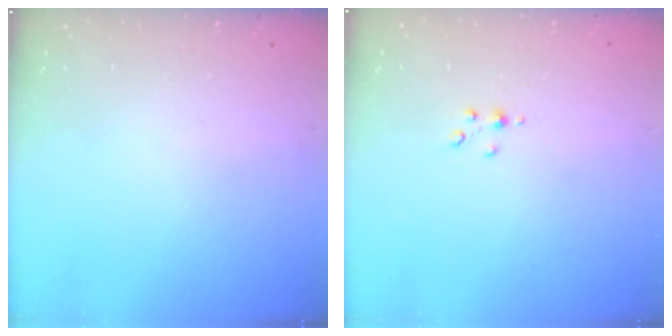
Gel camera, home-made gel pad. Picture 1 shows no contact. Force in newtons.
{"total": 3.4, "press": 3.4, "slide": 0.5}